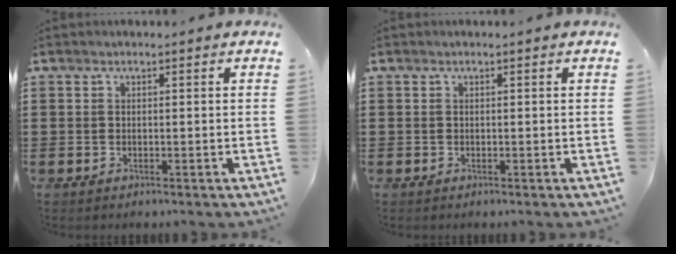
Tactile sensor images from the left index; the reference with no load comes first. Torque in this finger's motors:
{"motor_torque": [-0.02, -0.01, 0.00, 0.00]}